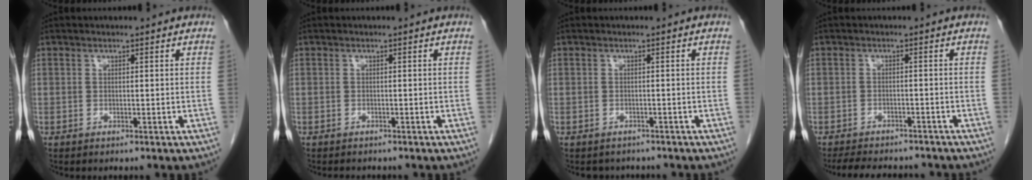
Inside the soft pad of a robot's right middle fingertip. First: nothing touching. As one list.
[{"total": 1.7, "force": [-1.5, 0.6, 0.5], "torque": [-0.011, -0.003, -0.017]}, {"total": 2.8, "force": [-2.5, 1.2, 0.0], "torque": [-0.008, -0.002, -0.034]}, {"total": 9.8, "force": [-8.8, 2.9, 3.4], "torque": [-0.062, -0.003, -0.115]}]